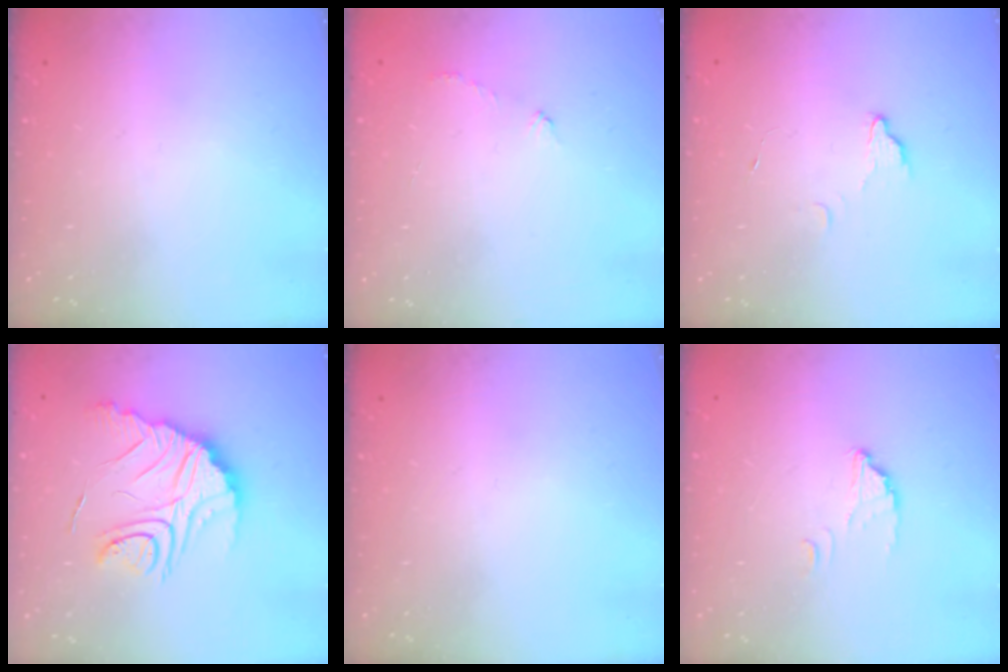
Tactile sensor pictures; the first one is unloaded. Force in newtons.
{"total": 3.4, "press": 3.4, "slide": 0.3}
{"total": 2.2, "press": 2.2, "slide": 0.2}
{"total": 13.3, "press": 13.3, "slide": 0.5}
{"total": 0.0}
{"total": 2.7, "press": 2.7, "slide": 0.1}